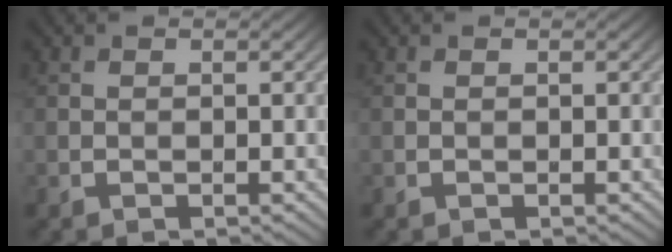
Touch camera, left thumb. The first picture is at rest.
{"total": 0.0}